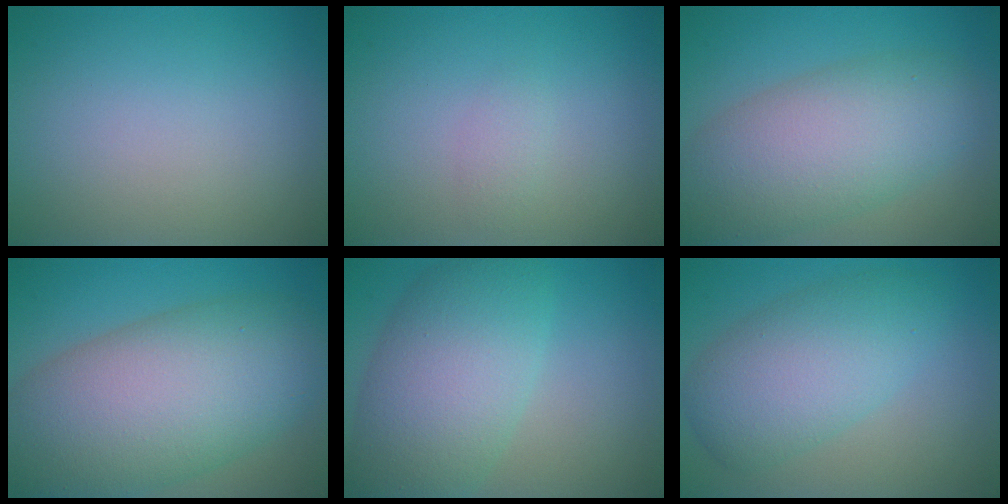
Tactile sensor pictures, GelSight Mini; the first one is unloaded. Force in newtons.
{"total": 0.8, "press": 0.8, "slide": 0.0}
{"total": 8.1, "press": 8.1, "slide": 0.6}
{"total": 12.7, "press": 12.7, "slide": 0.8}
{"total": 8.4, "press": 8.4, "slide": 0.2}
{"total": 6.4, "press": 6.4, "slide": 0.1}